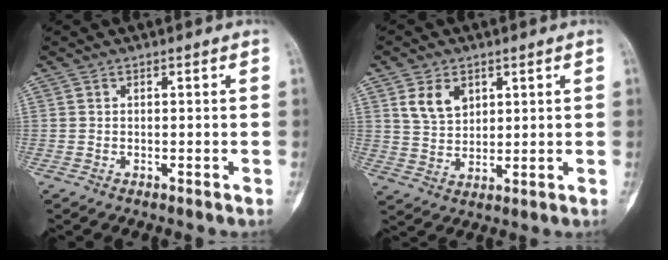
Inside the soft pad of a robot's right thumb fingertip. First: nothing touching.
{"total": 6.4, "force": [3.0, 4.4, 3.6], "torque": [-0.046, -0.017, 0.061]}